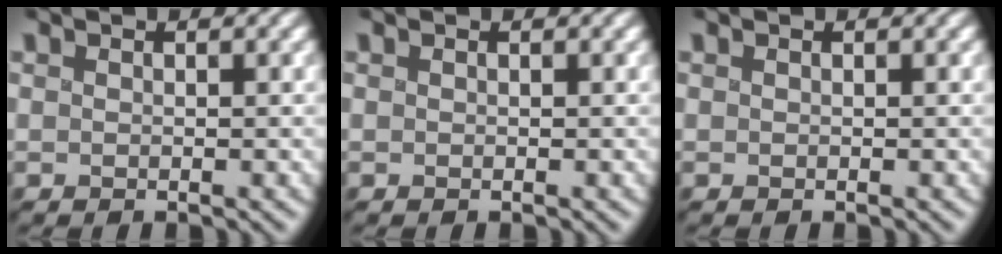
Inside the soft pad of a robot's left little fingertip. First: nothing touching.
{"total": 0.0}
{"total": 0.0}